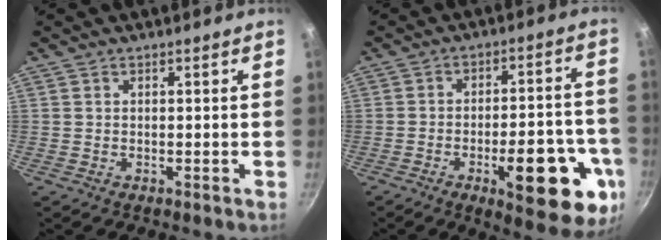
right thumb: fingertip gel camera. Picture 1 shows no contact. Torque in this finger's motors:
{"motor_torque": [2.11, 1.66, 1.81, -0.58, 0.41]}